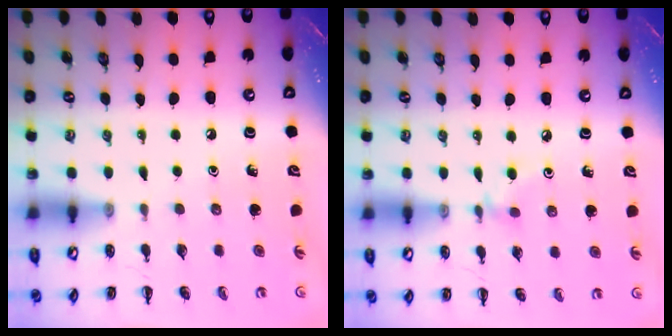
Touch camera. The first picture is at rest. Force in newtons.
{"total": 3.0, "press": 2.9, "slide": 1.0}